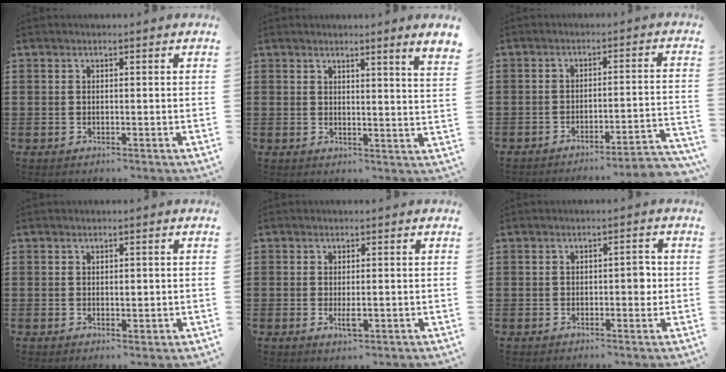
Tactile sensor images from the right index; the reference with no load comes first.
{"total": 2.4, "force": [2.0, -1.0, 0.9], "torque": [-0.020, -0.011, 0.034]}
{"total": 4.0, "force": [-3.7, -0.3, 1.4], "torque": [-0.027, -0.013, -0.077]}
{"total": 1.4, "force": [0.1, 0.8, 1.2], "torque": [-0.016, 0.003, -0.001]}
{"total": 2.4, "force": [-0.5, 0.7, 2.2], "torque": [-0.054, -0.008, -0.013]}
{"total": 2.6, "force": [-0.2, 1.4, 2.1], "torque": [-0.026, -0.002, -0.009]}